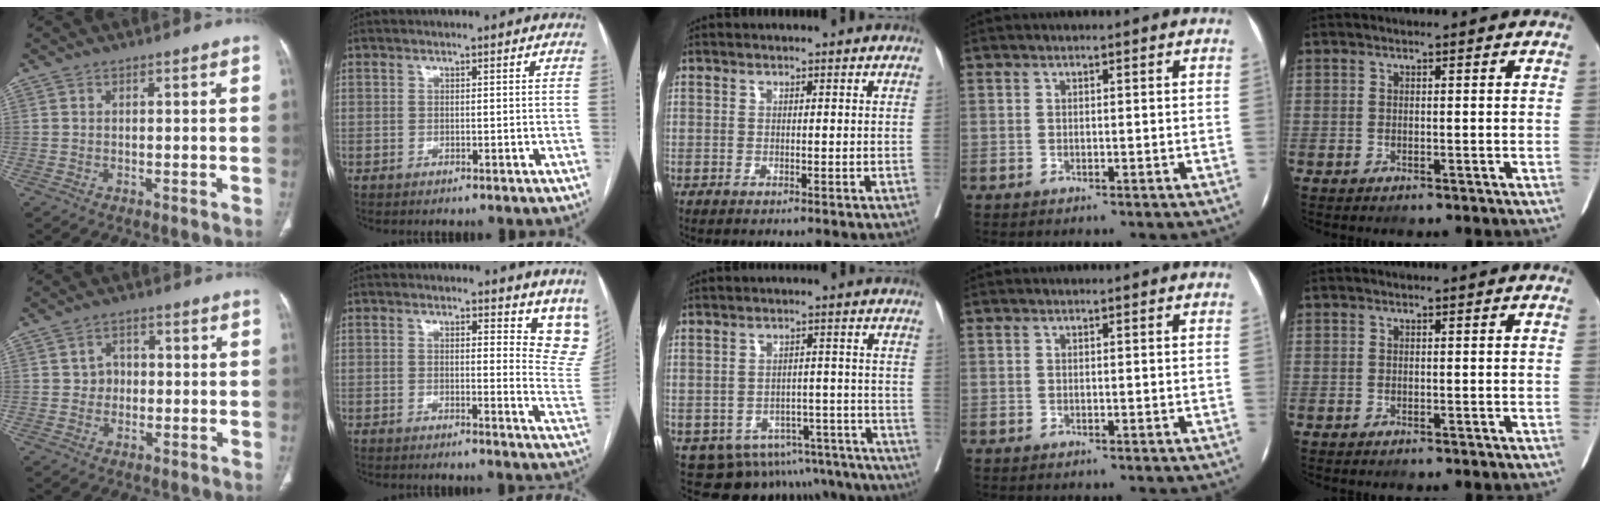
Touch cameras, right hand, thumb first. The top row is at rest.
{"thumb": {"total": 3.8, "force": [0.0, 3.3, 1.7], "torque": [-0.002, 0.009, -0.007]}, "index": {"total": 9.1, "force": [7.1, 2.9, 4.9], "torque": [-0.036, -0.037, 0.050]}, "middle": {"total": 16.2, "force": [-14.2, 7.2, 2.9], "torque": [-0.025, 0.033, -0.162]}}